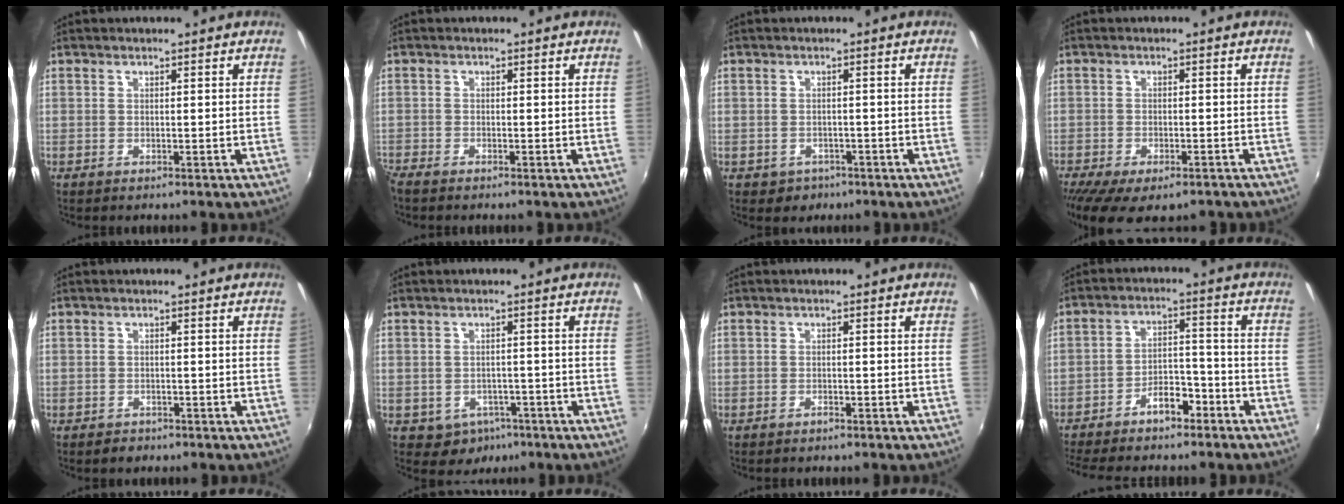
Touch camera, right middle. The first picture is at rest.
{"total": 1.9, "force": [-1.8, 0.2, 0.6], "torque": [-0.019, -0.011, -0.038]}
{"total": 3.0, "force": [-1.4, 2.6, 0.6], "torque": [-0.021, -0.001, -0.016]}
{"total": 11.0, "force": [-7.9, 4.0, 6.5], "torque": [-0.144, -0.044, -0.121]}
{"total": 1.7, "force": [-1.2, 1.1, 0.3], "torque": [-0.008, -0.001, -0.017]}
{"total": 5.0, "force": [-2.8, 3.9, 1.4], "torque": [-0.037, -0.002, -0.030]}
{"total": 0.8, "force": [-0.7, 0.2, 0.2], "torque": [-0.005, -0.001, -0.014]}
{"total": 10.4, "force": [-8.3, 3.9, 5.1], "torque": [-0.106, 0.022, -0.134]}